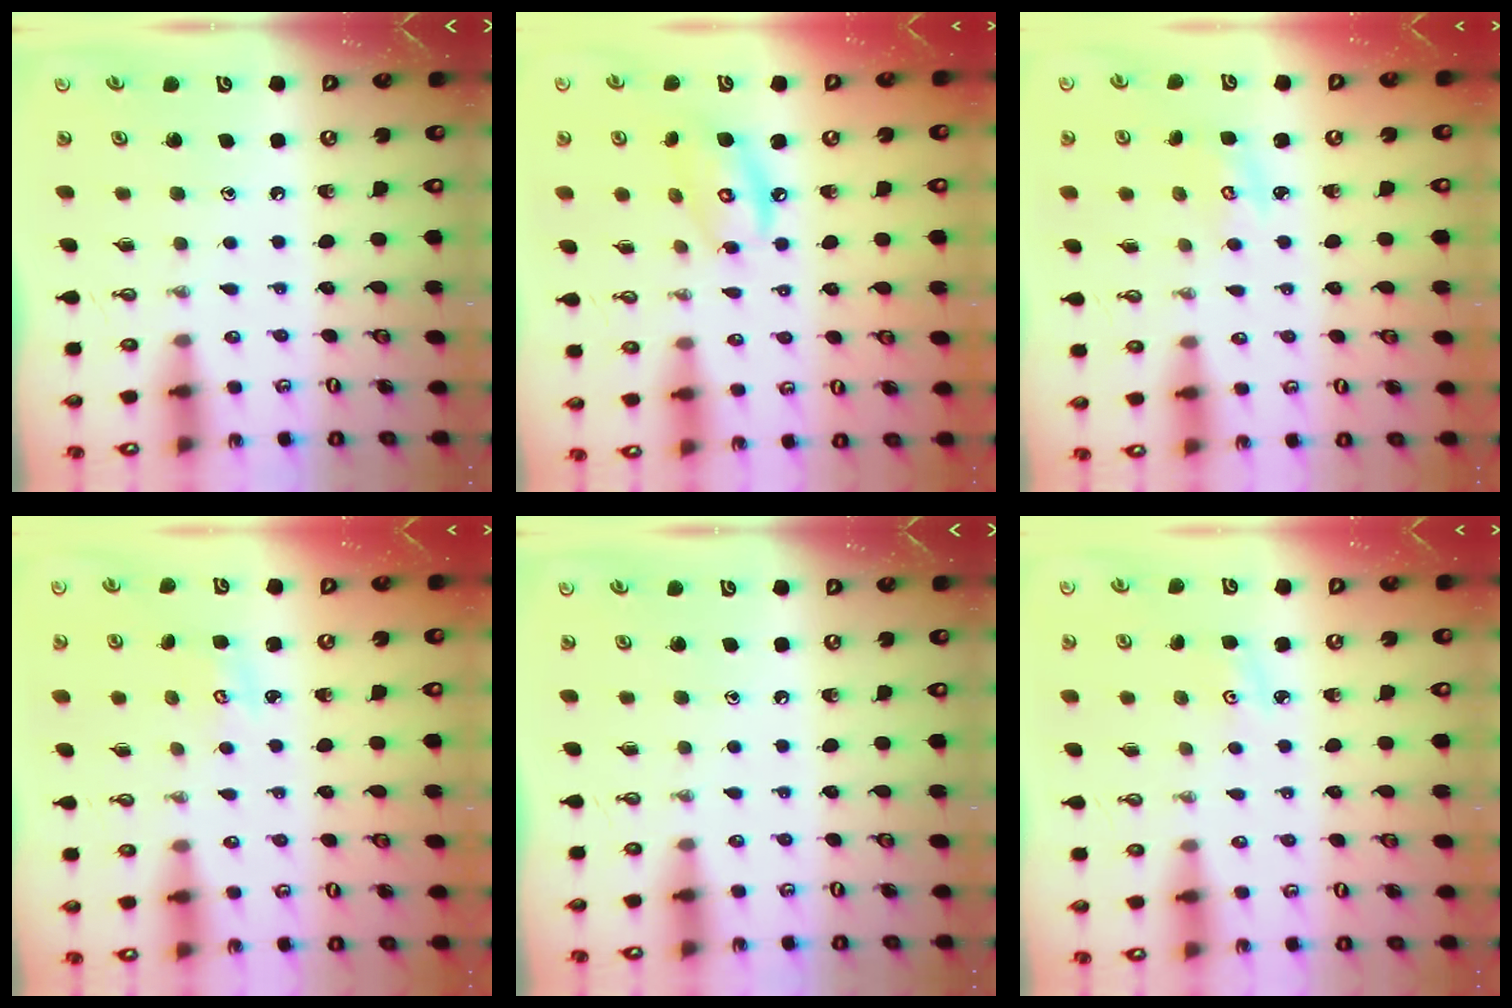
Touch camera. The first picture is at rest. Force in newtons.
{"total": 9.2, "press": 9.2, "slide": 0.6}
{"total": 2.7, "press": 2.7, "slide": 0.3}
{"total": 2.2, "press": 2.2, "slide": 0.3}
{"total": 0.0}
{"total": 2.7, "press": 2.6, "slide": 0.4}